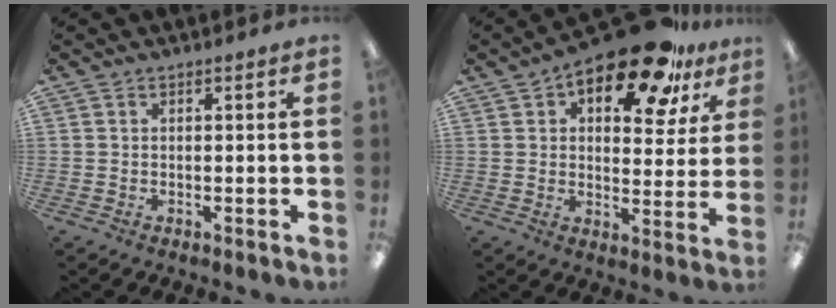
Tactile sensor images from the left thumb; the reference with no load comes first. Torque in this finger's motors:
{"motor_torque": [0.25, 0.87, 1.30, -1.47, 0.05]}